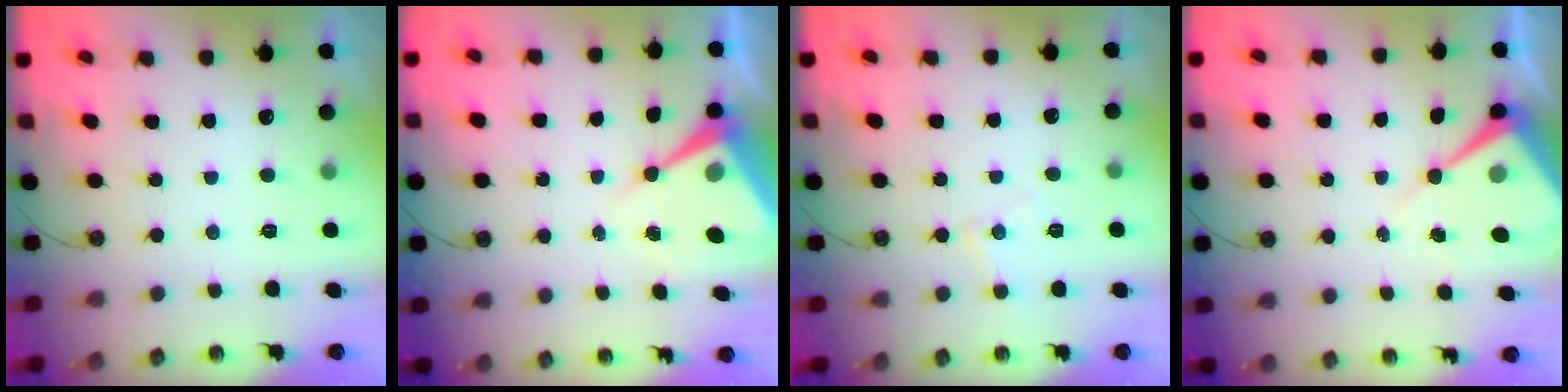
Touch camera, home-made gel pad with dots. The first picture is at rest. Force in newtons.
{"total": 9.1, "press": 9.1, "slide": 0.3}
{"total": 5.5, "press": 5.5, "slide": 0.3}
{"total": 9.1, "press": 9.1, "slide": 0.8}